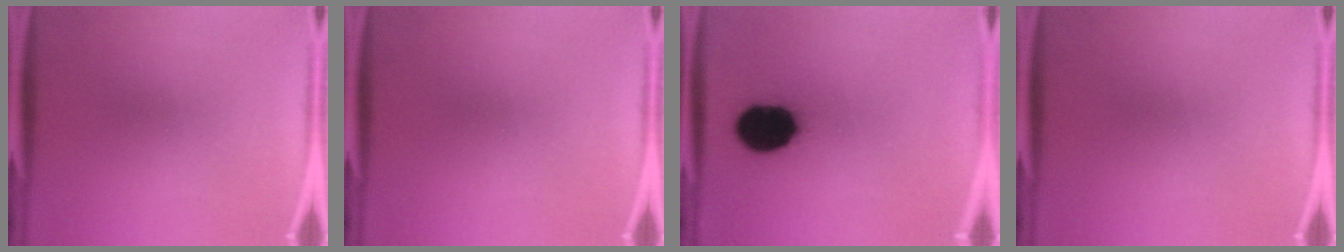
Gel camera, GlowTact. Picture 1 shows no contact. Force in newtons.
{"total": 0.0}
{"total": 15.3}
{"total": 0.0}